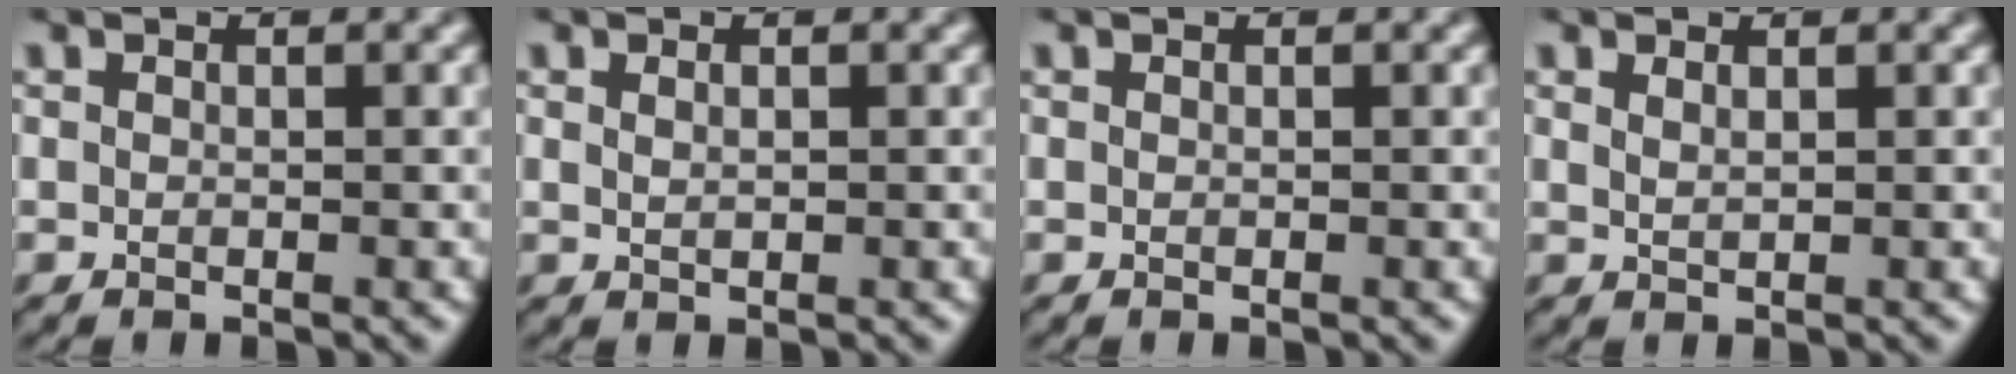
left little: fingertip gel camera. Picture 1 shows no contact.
{"total": 0.7, "force": [0.2, 0.4, 0.6], "torque": [-0.013, 0.000, 0.005]}
{"total": 0.0}
{"total": 0.7, "force": [0.5, 0.2, 0.5], "torque": [-0.016, 0.000, 0.012]}